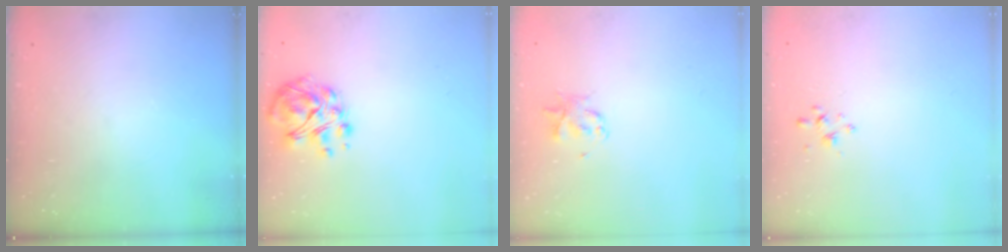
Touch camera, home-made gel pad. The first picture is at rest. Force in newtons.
{"total": 8.6, "press": 8.4, "slide": 1.4}
{"total": 2.2, "press": 2.2, "slide": 0.4}
{"total": 2.1, "press": 1.9, "slide": 0.8}